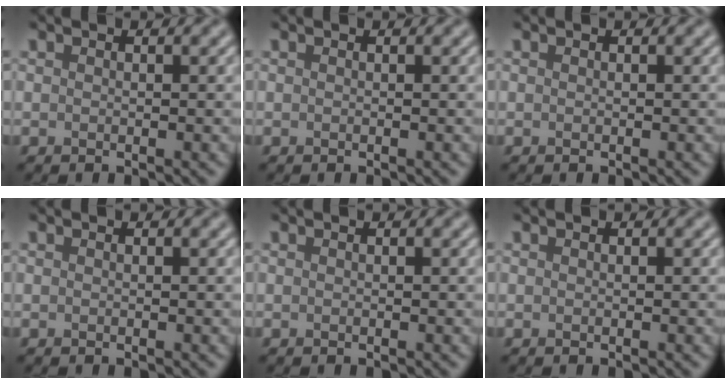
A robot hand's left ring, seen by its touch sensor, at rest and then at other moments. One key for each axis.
{"total": 0.0}
{"total": 0.0}
{"total": 0.0}
{"total": 0.0}
{"total": 0.0}